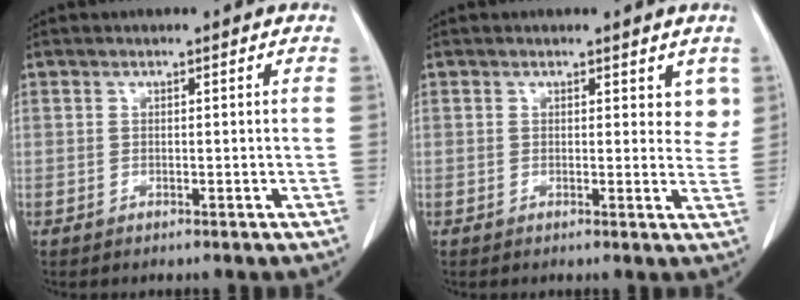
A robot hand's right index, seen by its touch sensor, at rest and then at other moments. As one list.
[{"total": 3.2, "force": [2.1, 1.8, 1.6], "torque": [-0.001, -0.007, 0.021]}]